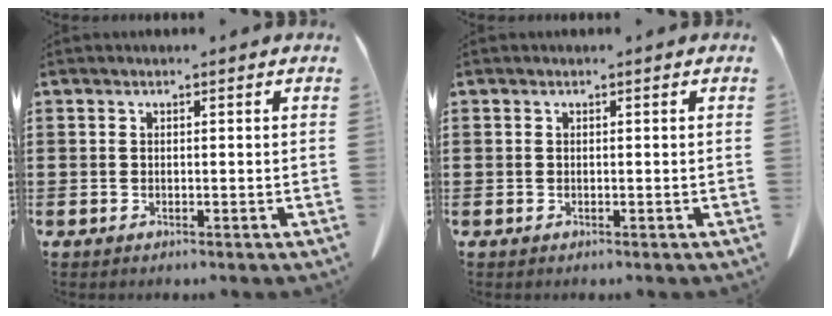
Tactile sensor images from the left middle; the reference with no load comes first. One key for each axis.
{"total": 0.0}